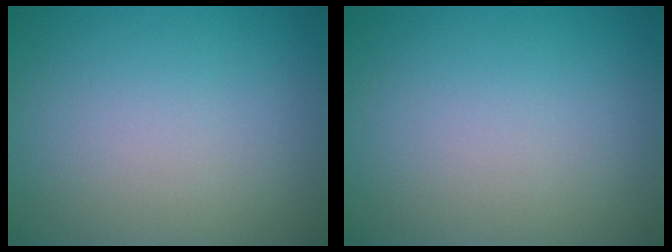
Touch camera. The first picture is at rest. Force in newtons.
{"total": 0.0}